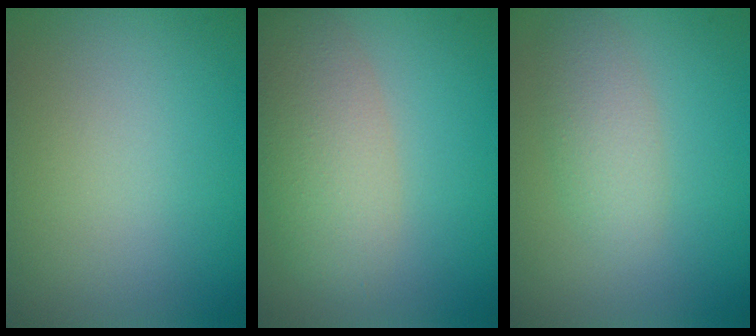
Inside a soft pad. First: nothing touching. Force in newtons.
{"total": 5.0, "press": 5.0, "slide": 0.2}
{"total": 2.5, "press": 2.5, "slide": 0.1}